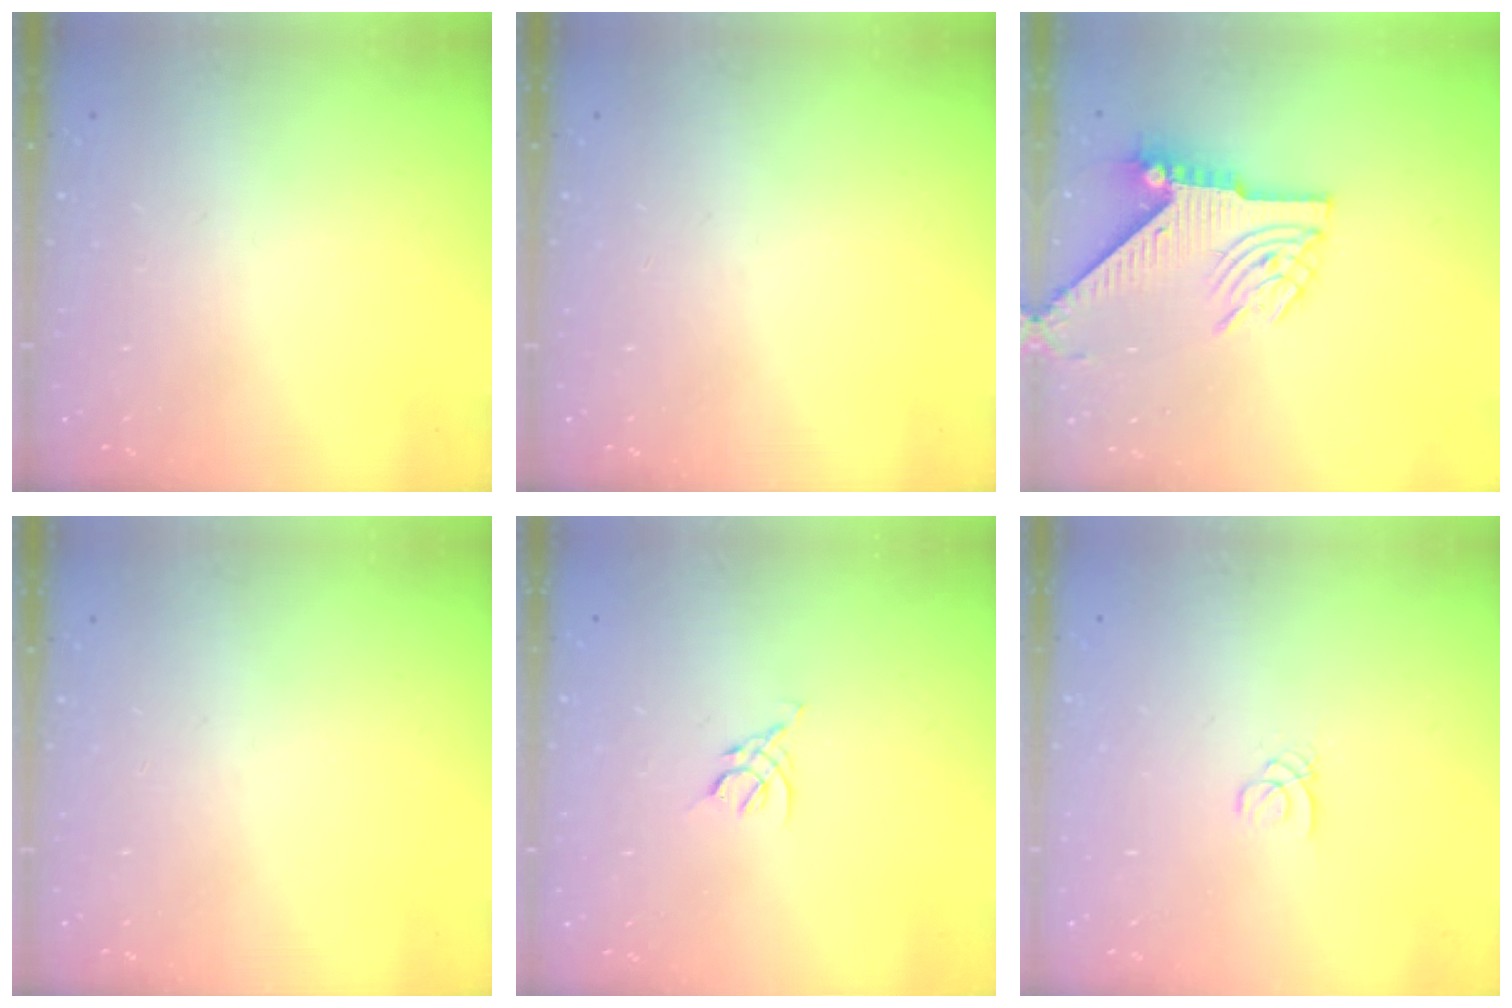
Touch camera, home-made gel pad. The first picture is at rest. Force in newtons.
{"total": 0.0}
{"total": 8.8, "press": 8.7, "slide": 1.3}
{"total": 0.0}
{"total": 2.5, "press": 2.5, "slide": 0.7}
{"total": 1.4, "press": 1.4, "slide": 0.1}